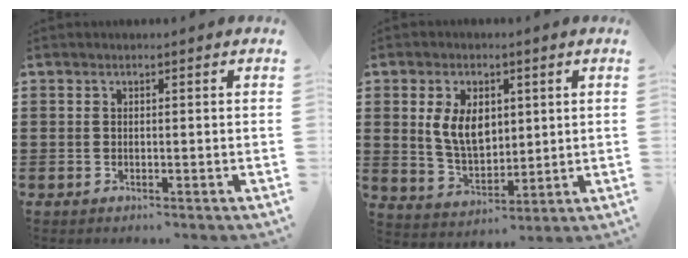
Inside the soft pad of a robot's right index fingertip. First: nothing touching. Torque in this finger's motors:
{"motor_torque": [0.43, 0.13, 0.54, 0.18]}